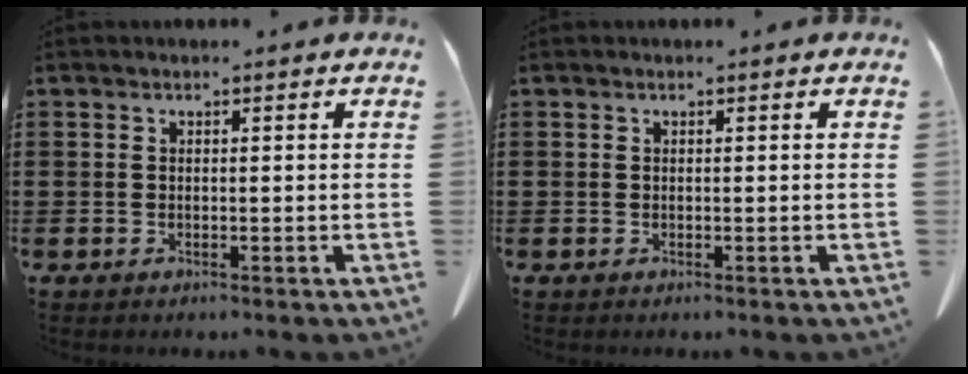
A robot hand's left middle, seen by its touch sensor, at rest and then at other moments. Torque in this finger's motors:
{"motor_torque": [0.00, 0.00, 0.00, 0.00]}